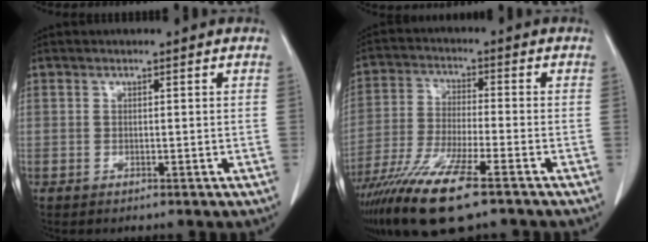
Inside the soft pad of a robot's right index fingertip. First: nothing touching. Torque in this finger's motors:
{"motor_torque": [1.28, -0.86, 0.94, 0.21]}